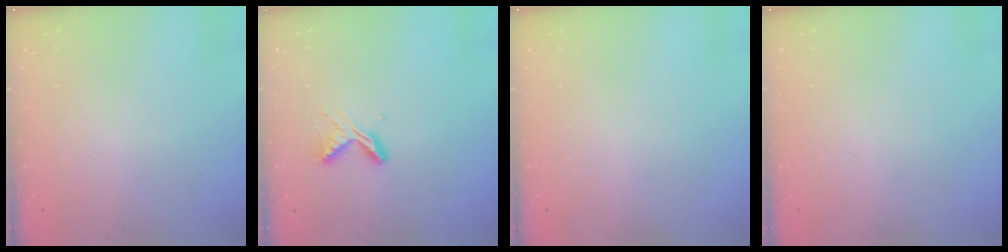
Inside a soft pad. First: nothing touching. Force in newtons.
{"total": 6.5, "press": 6.4, "slide": 0.7}
{"total": 0.0}
{"total": 0.0}